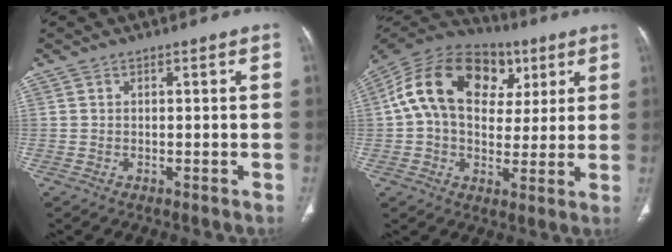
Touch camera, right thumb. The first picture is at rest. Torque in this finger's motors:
{"motor_torque": [2.45, 2.56, 0.61, -0.26, 0.25]}